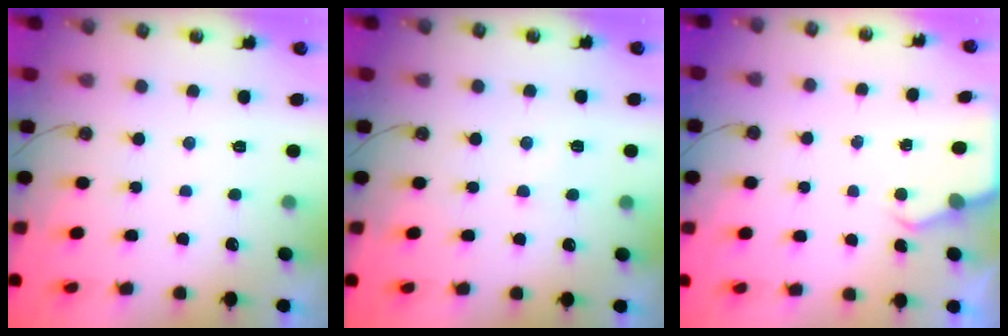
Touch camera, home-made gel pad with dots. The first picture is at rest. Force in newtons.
{"total": 2.8, "press": 2.8, "slide": 0.4}
{"total": 2.6, "press": 2.5, "slide": 0.4}